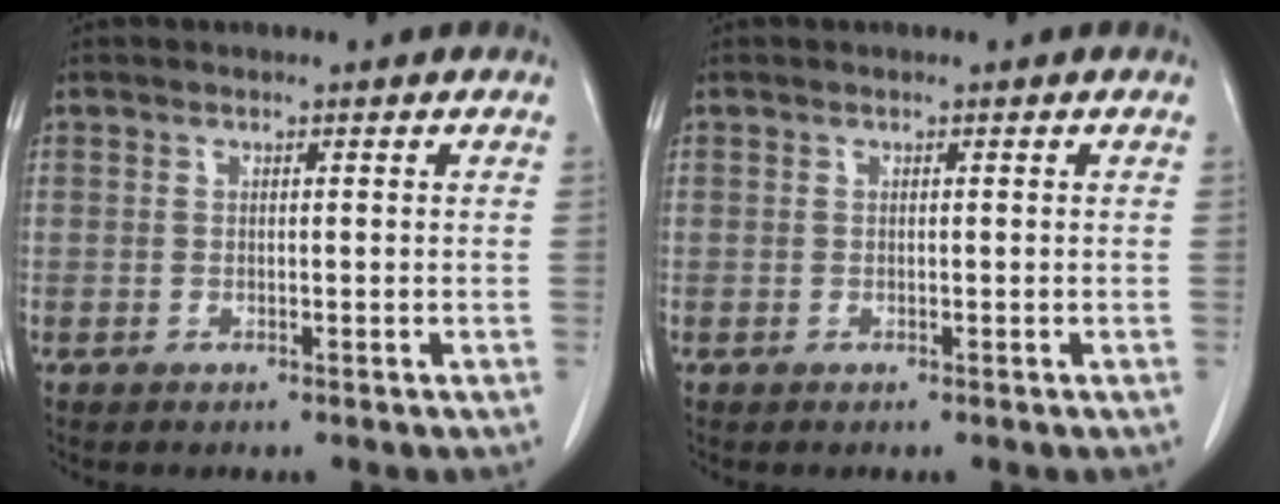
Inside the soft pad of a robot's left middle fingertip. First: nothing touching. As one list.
[{"total": 0.0}]